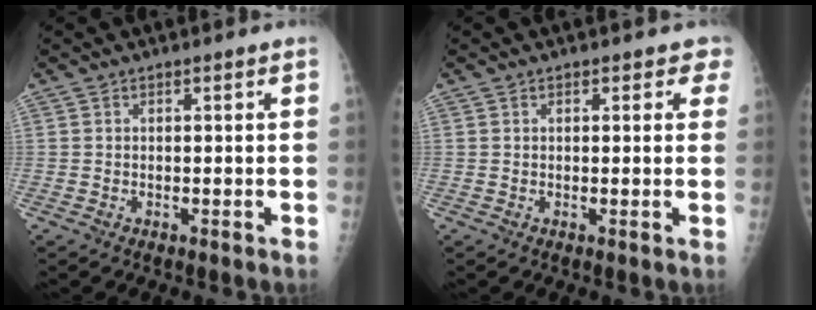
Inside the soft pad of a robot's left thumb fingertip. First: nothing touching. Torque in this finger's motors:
{"motor_torque": [0.39, 0.46, -0.08, -0.08, 0.01]}